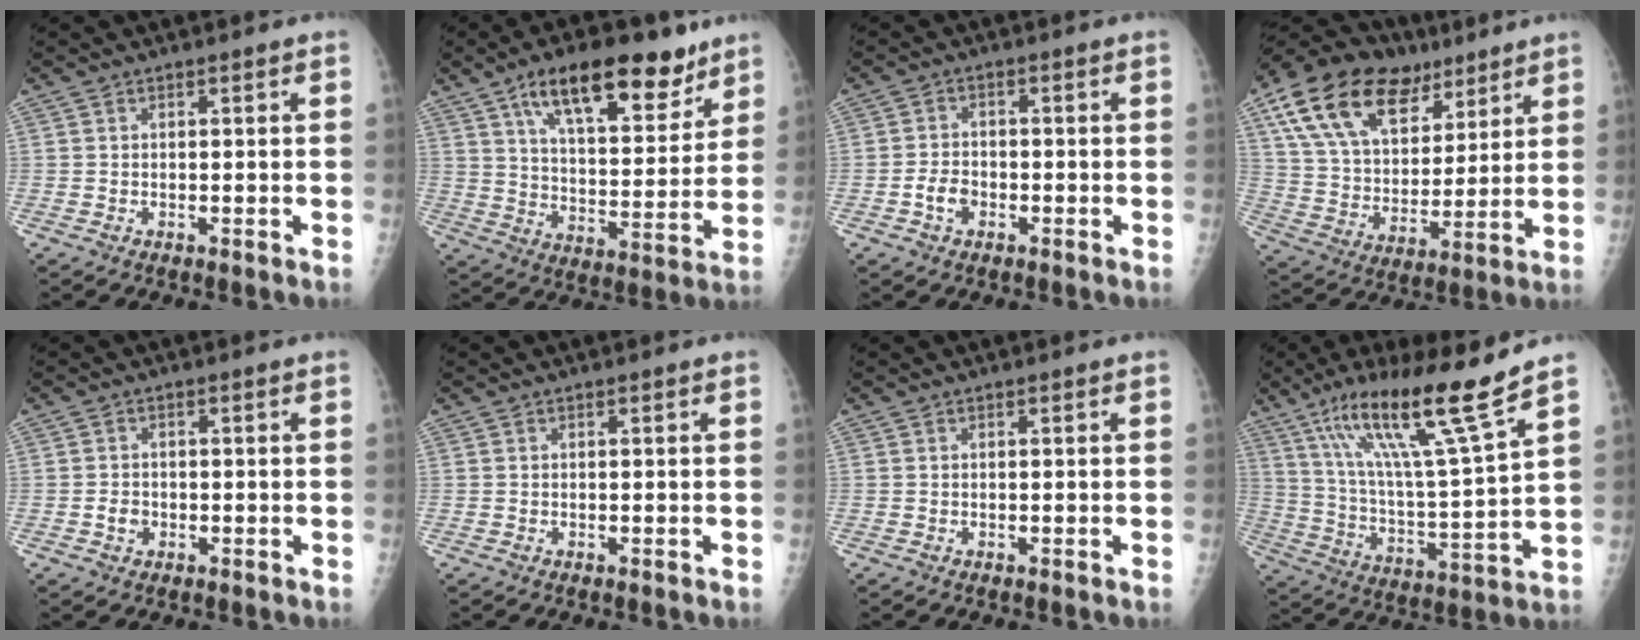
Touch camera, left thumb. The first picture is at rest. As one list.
[{"total": 19.8, "force": [12.2, 8.3, 13.2], "torque": [-0.163, -0.049, 0.202]}, {"total": 3.6, "force": [-1.5, 2.6, 2.1], "torque": [-0.029, 0.012, -0.029]}, {"total": 23.7, "force": [13.1, 14.0, 13.9], "torque": [-0.224, -0.012, 0.231]}, {"total": 2.3, "force": [-0.7, 1.9, 1.0], "torque": [-0.010, 0.005, -0.012]}, {"total": 0.0}, {"total": 0.0}, {"total": 19.3, "force": [12.7, 0.7, 14.5], "torque": [-0.234, -0.063, 0.222]}]